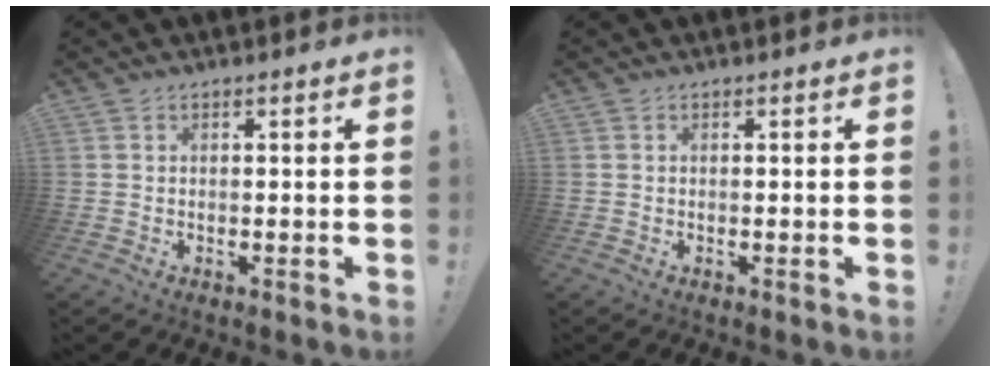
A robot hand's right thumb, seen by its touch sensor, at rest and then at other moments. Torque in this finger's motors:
{"motor_torque": [0.00, 0.16, 0.04, -0.11, 0.00]}